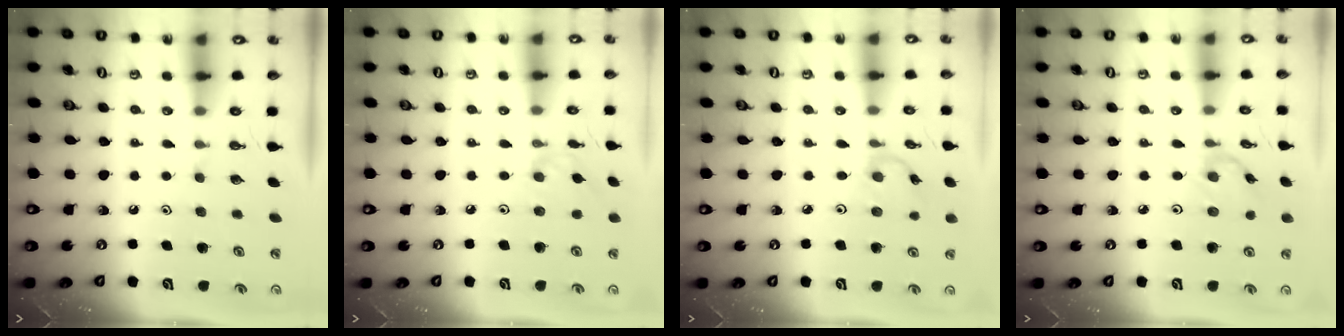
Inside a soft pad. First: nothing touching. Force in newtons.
{"total": 2.1, "press": 2.1, "slide": 0.4}
{"total": 2.6, "press": 2.6, "slide": 0.3}
{"total": 0.9, "press": 0.8, "slide": 0.3}